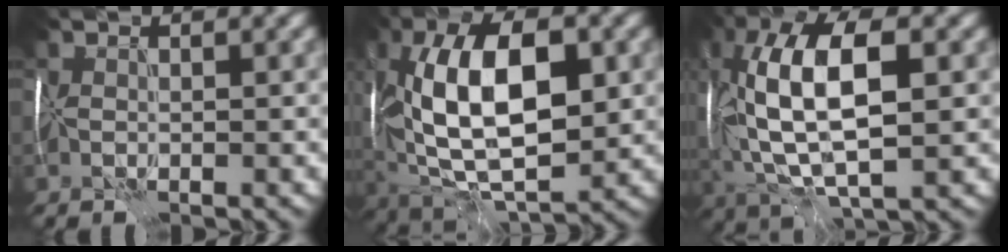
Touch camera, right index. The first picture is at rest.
{"total": 12.7, "force": [1.2, 6.1, 11.0], "torque": [-0.196, 0.007, 0.018]}
{"total": 11.9, "force": [1.1, 5.0, 10.8], "torque": [-0.215, 0.013, 0.019]}